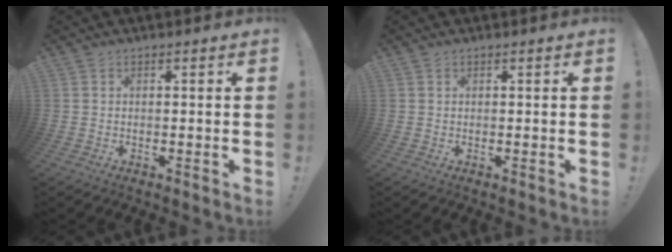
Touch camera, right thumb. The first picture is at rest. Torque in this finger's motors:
{"motor_torque": [-0.30, 0.10, -0.24, 0.23, 0.01]}